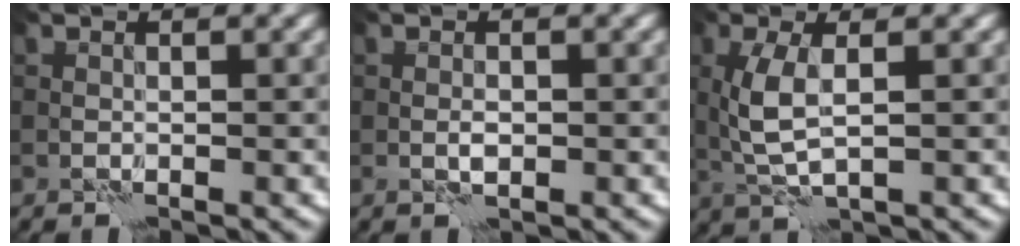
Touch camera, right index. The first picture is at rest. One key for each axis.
{"total": 0.9, "fx": -0.1, "fy": 0.3, "fz": 0.8, "tx": -0.017, "ty": 0.004, "tz": -0.004}
{"total": 4.0, "fx": 0.4, "fy": 1.4, "fz": 3.7, "tx": -0.087, "ty": 0.001, "tz": 0.010}